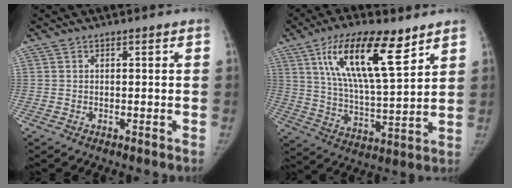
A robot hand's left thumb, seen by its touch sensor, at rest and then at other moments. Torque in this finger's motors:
{"motor_torque": [0.48, 0.39, 1.81, -0.96, 0.45]}